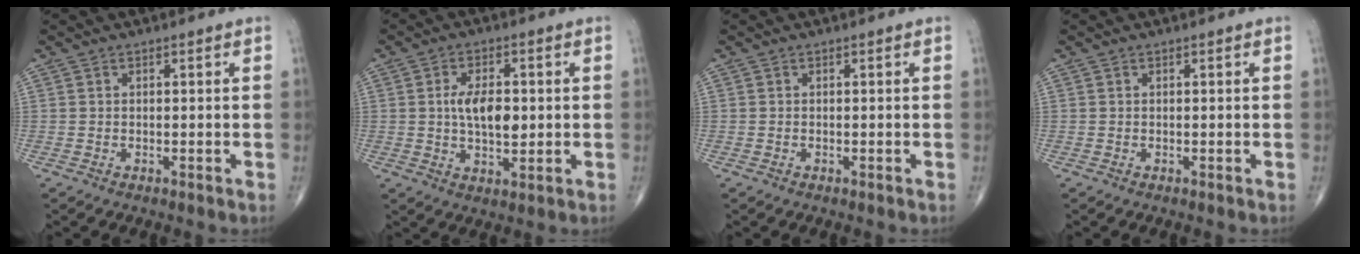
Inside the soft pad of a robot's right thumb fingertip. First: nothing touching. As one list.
[{"total": 8.0, "force": [0.4, 4.1, 6.8], "torque": [-0.111, -0.005, 0.006]}, {"total": 0.0}, {"total": 0.0}]